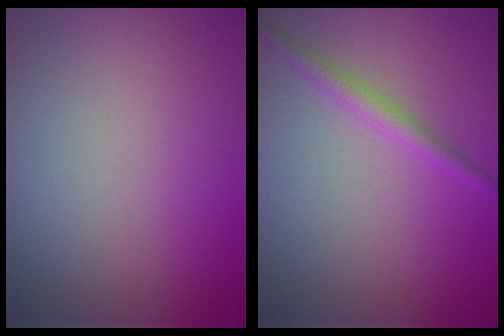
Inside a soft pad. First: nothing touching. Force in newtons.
{"total": 1.8, "press": 1.8, "slide": 0.0}